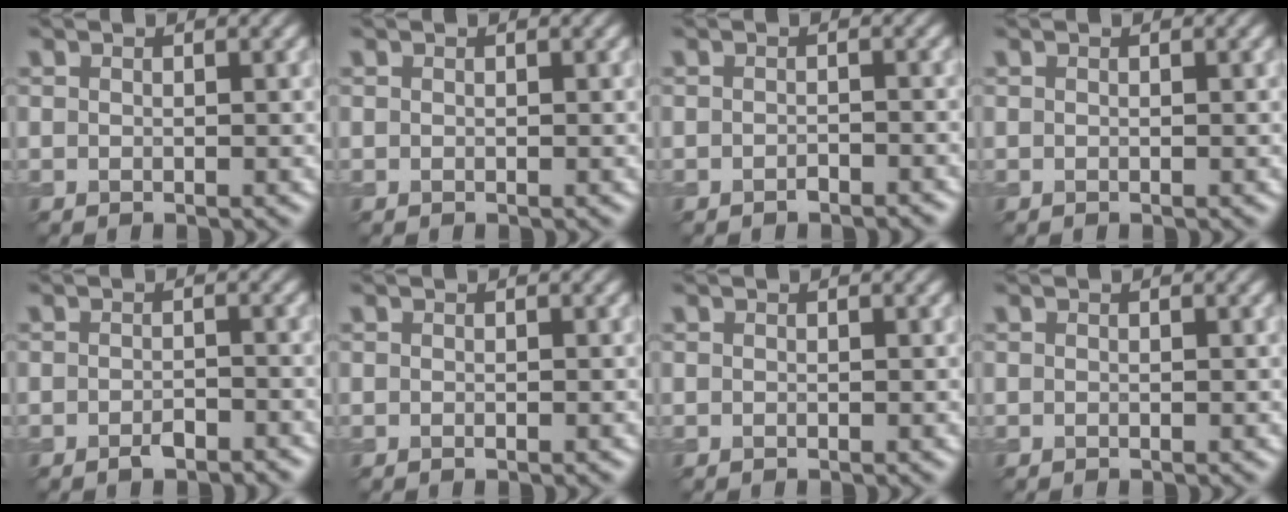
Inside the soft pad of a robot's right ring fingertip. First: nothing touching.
{"total": 0.0}
{"total": 0.9, "force": [-0.7, 0.4, 0.4], "torque": [-0.005, 0.001, -0.012]}
{"total": 0.0}
{"total": 1.6, "force": [-1.1, 0.6, 0.9], "torque": [-0.016, 0.000, -0.020]}
{"total": 0.0}
{"total": 0.0}
{"total": 0.0}